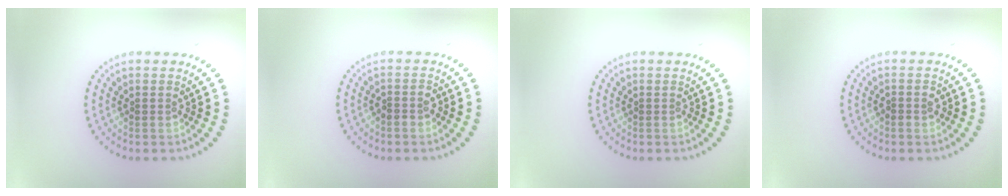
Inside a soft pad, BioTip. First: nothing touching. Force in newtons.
{"total": 1.3, "press": 1.2, "slide": 0.6}
{"total": 0.0}
{"total": 1.0, "press": 0.9, "slide": 0.4}